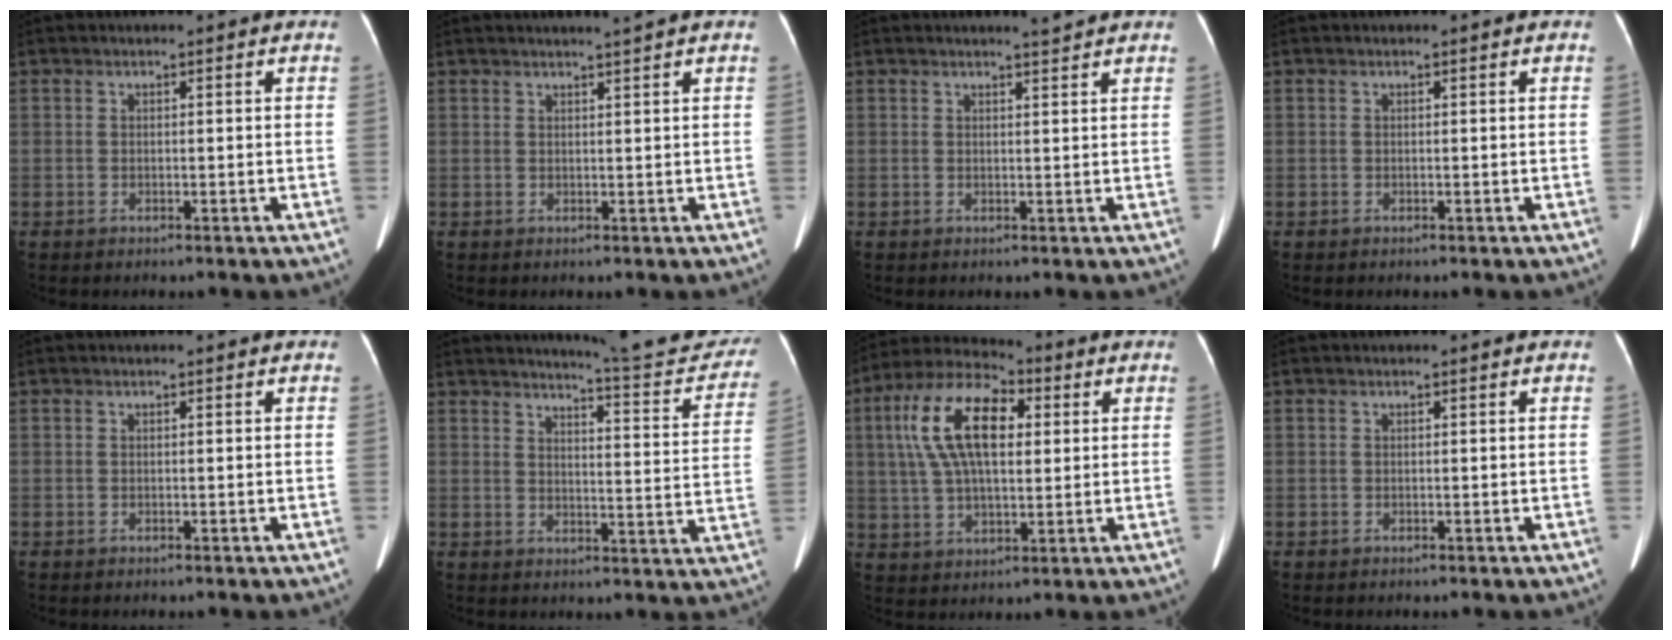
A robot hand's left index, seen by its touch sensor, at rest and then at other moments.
{"total": 2.2, "force": [1.9, -0.8, 0.9], "torque": [-0.011, -0.002, 0.030]}
{"total": 1.6, "force": [1.5, -0.5, 0.3], "torque": [-0.011, -0.009, 0.025]}
{"total": 0.0}
{"total": 0.0}
{"total": 15.5, "force": [14.8, 1.1, 4.4], "torque": [-0.046, -0.064, 0.161]}
{"total": 13.9, "force": [3.6, 6.2, 11.9], "torque": [-0.249, 0.036, 0.063]}
{"total": 0.0}